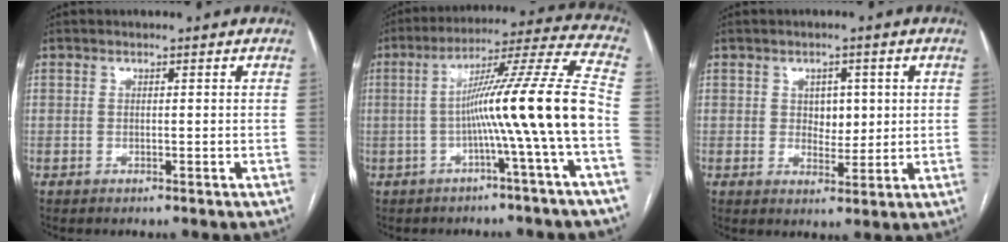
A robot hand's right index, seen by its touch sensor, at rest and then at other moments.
{"total": 14.6, "force": [-3.2, -2.7, 14.0], "torque": [-0.214, 0.017, -0.058]}
{"total": 3.9, "force": [0.8, 2.6, 2.8], "torque": [-0.032, 0.000, 0.017]}